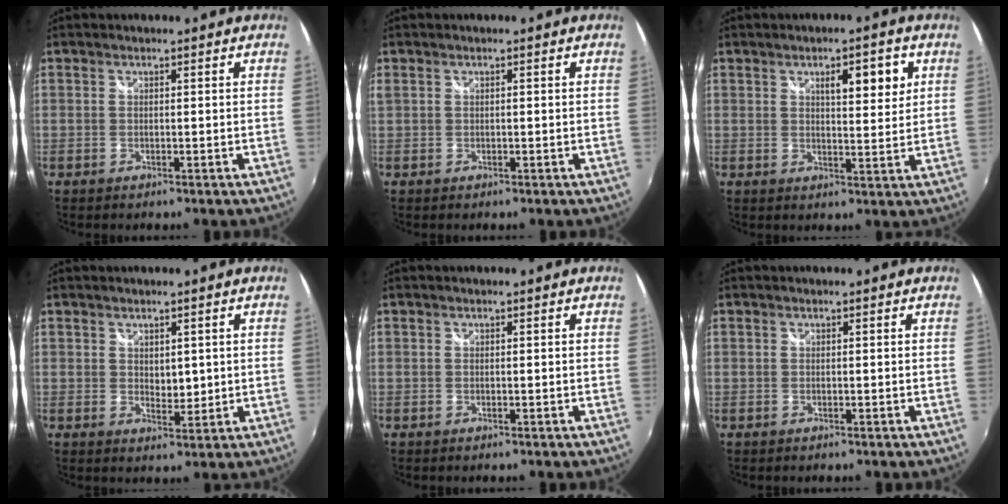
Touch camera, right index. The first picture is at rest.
{"total": 1.2, "force": [-0.1, 0.7, 0.9], "torque": [-0.021, 0.000, 0.000]}
{"total": 6.6, "force": [2.7, 1.9, 5.7], "torque": [-0.080, 0.008, 0.042]}
{"total": 2.6, "force": [0.8, 1.7, 1.7], "torque": [-0.024, -0.001, 0.015]}
{"total": 0.0}
{"total": 0.0}